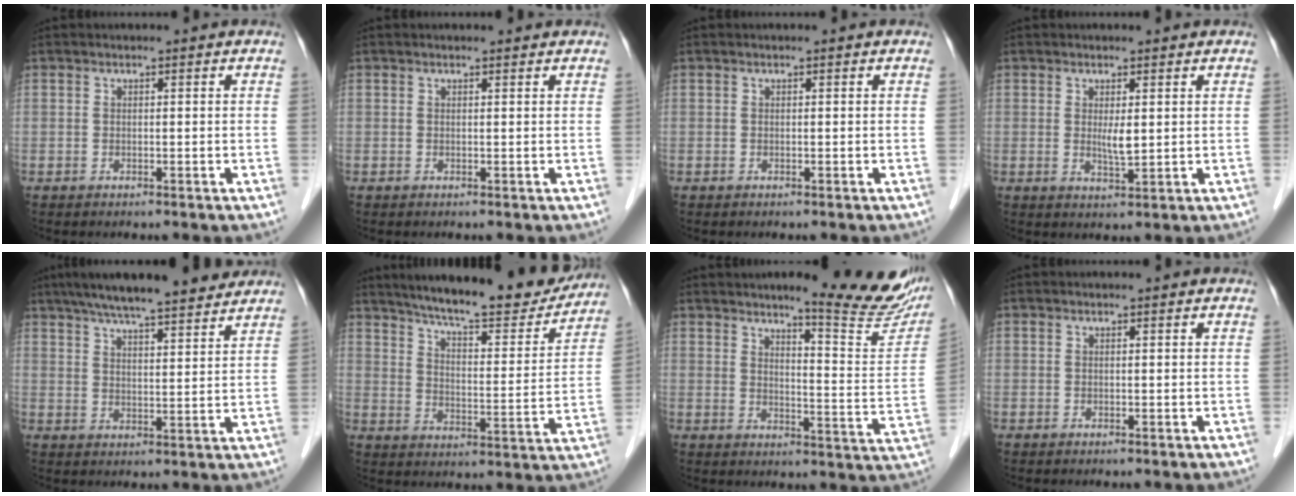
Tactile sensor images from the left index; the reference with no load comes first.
{"total": 0.8, "force": [0.8, 0.2, 0.0], "torque": [-0.011, 0.002, 0.010]}
{"total": 0.0}
{"total": 2.4, "force": [0.5, 0.5, 2.3], "torque": [-0.046, -0.006, 0.013]}
{"total": 15.8, "force": [13.4, 2.0, 8.1], "torque": [-0.136, 0.029, 0.197]}
{"total": 20.0, "force": [17.8, 2.9, 8.6], "torque": [-0.129, -0.018, 0.243]}
{"total": 16.2, "force": [13.4, 1.2, 8.9], "torque": [-0.107, -0.056, 0.159]}
{"total": 0.0}